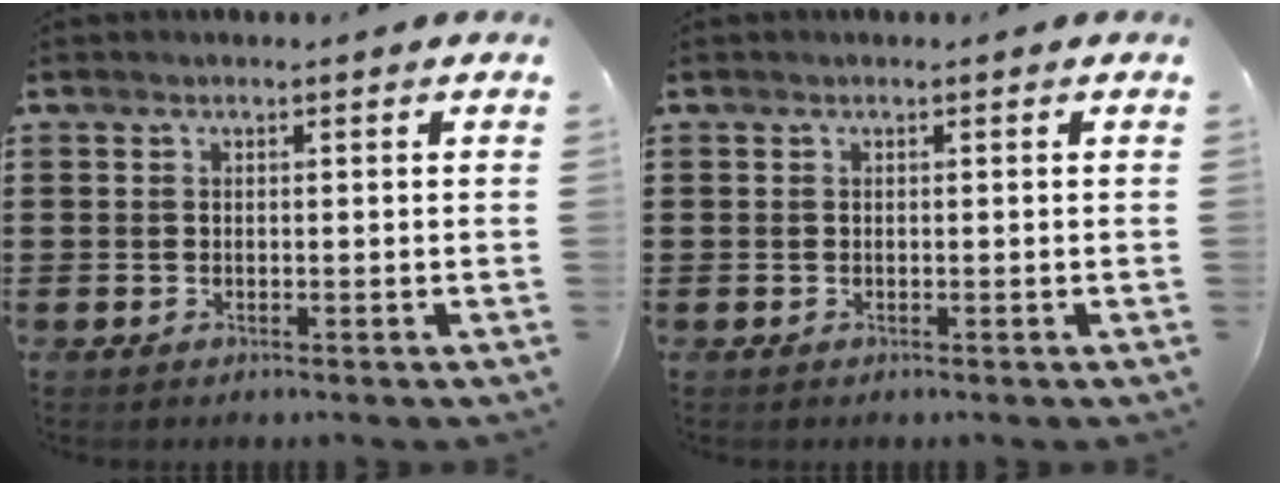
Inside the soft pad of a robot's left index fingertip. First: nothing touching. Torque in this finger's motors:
{"motor_torque": [0.00, 0.00, 0.00, 0.00]}